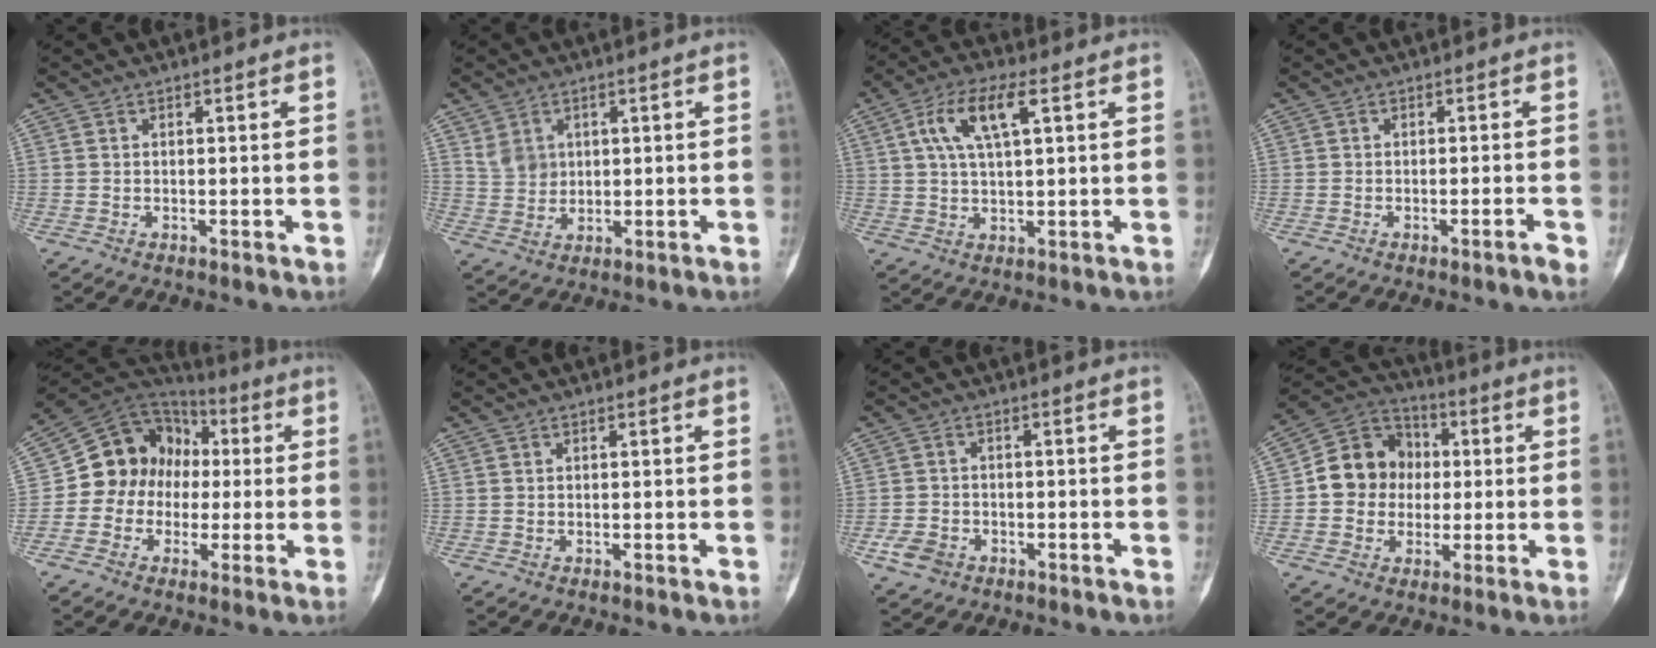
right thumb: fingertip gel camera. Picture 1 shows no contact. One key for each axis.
{"total": 4.7, "fx": 1.8, "fy": 3.8, "fz": 2.1, "tx": -0.022, "ty": -0.007, "tz": 0.043}
{"total": 9.2, "fx": 3.2, "fy": 3.2, "fz": 8.0, "tx": -0.163, "ty": 0.011, "tz": 0.061}
{"total": 2.0, "fx": -1.2, "fy": 0.0, "fz": 1.7, "tx": -0.029, "ty": 0.003, "tz": -0.018}
{"total": 14.1, "fx": -0.3, "fy": 12.3, "fz": 6.9, "tx": -0.076, "ty": 0.041, "tz": -0.012}
{"total": 0.0}
{"total": 4.2, "fx": -2.1, "fy": 3.1, "fz": 1.9, "tx": -0.033, "ty": 0.013, "tz": -0.033}
{"total": 12.4, "fx": 0.1, "fy": 11.1, "fz": 5.4, "tx": -0.049, "ty": 0.027, "tz": -0.007}